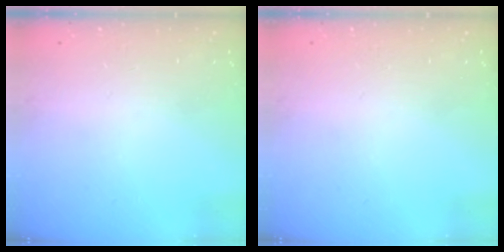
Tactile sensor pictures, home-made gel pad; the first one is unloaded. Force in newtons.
{"total": 0.0}